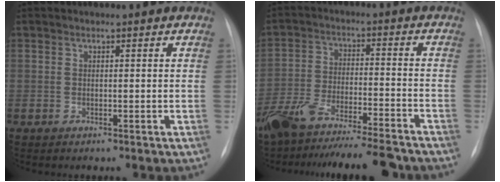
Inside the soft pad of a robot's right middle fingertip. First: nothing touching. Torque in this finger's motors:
{"motor_torque": [0.82, -1.20, 0.31, 0.08]}